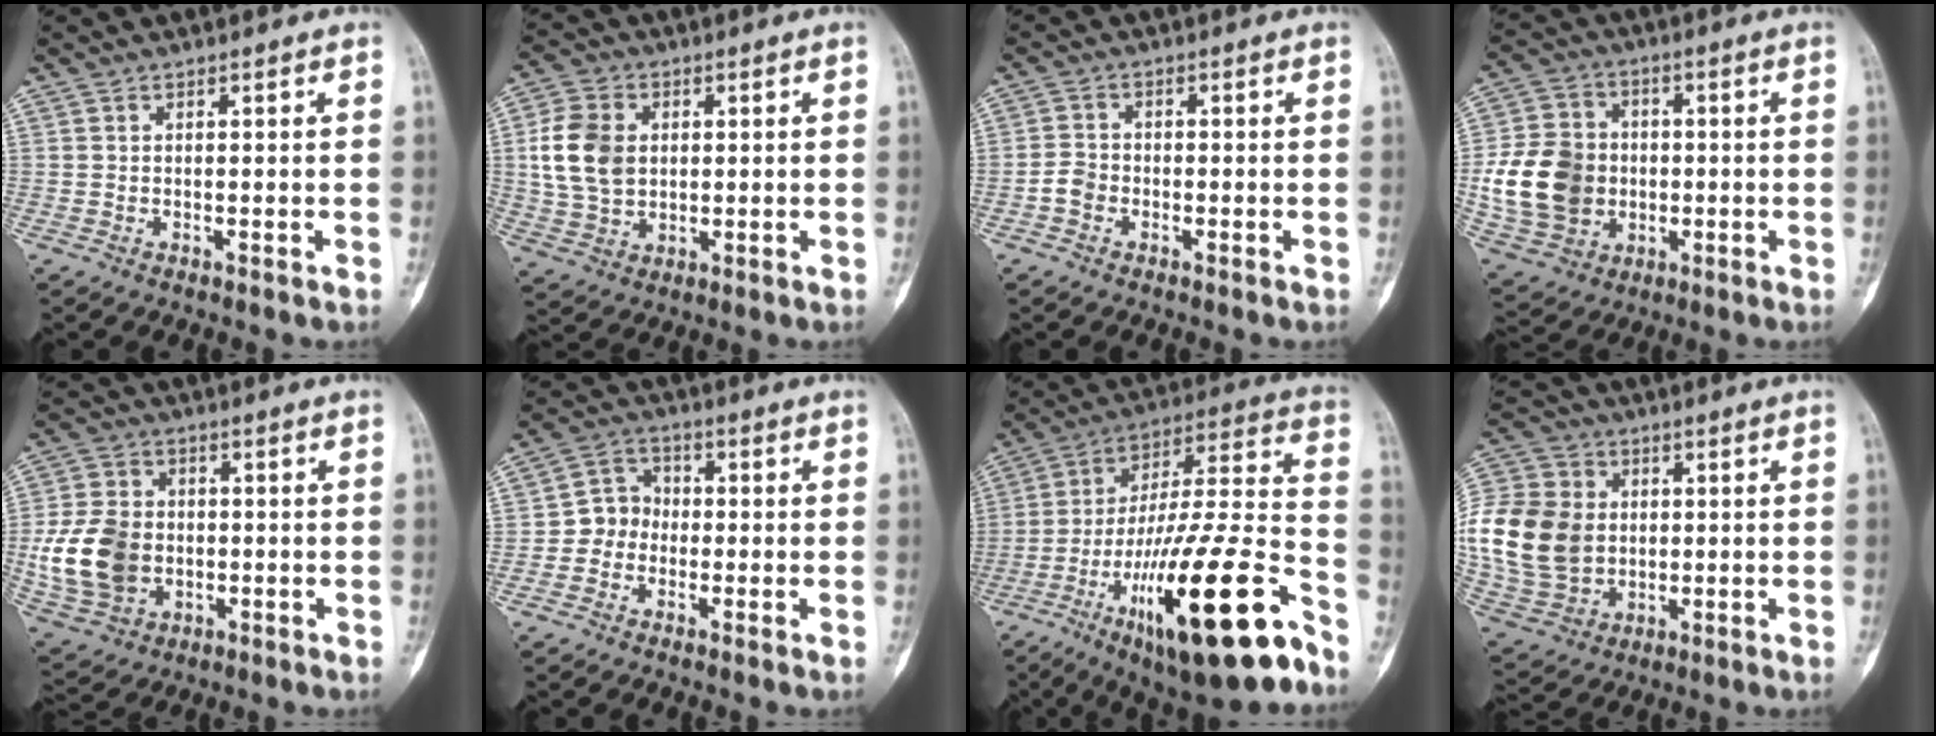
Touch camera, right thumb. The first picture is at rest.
{"total": 10.7, "force": [1.4, 8.0, 6.9], "torque": [-0.118, 0.001, 0.030]}
{"total": 2.7, "force": [-1.2, 2.0, 1.3], "torque": [-0.019, 0.010, -0.028]}
{"total": 15.5, "force": [-1.1, 12.8, 8.7], "torque": [-0.149, 0.012, -0.014]}
{"total": 14.0, "force": [-1.6, 10.9, 8.7], "torque": [-0.156, 0.007, -0.023]}
{"total": 5.8, "force": [-1.3, 5.1, 2.3], "torque": [-0.012, 0.022, -0.039]}
{"total": 30.0, "force": [-15.6, 7.1, 24.6], "torque": [-0.369, 0.071, -0.246]}
{"total": 21.7, "force": [0.4, 17.3, 13.2], "torque": [-0.287, 0.013, 0.019]}